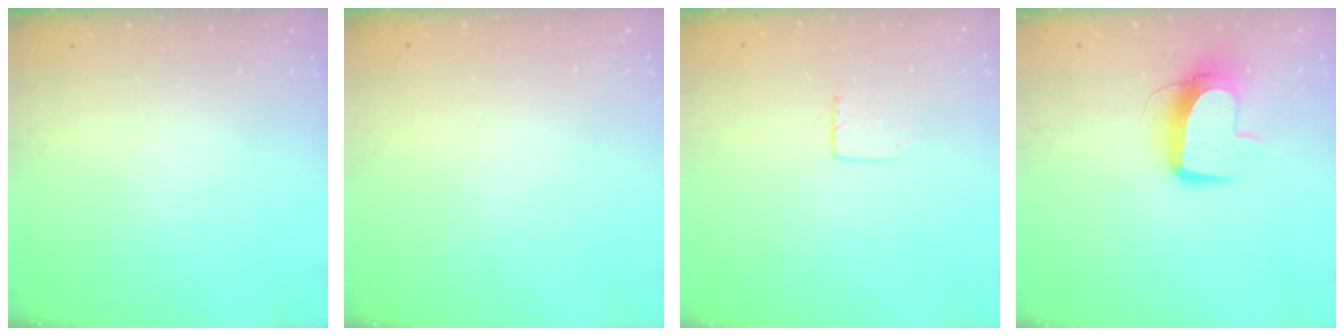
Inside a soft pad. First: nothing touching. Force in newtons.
{"total": 0.0}
{"total": 4.5, "press": 4.5, "slide": 0.3}
{"total": 10.7, "press": 10.6, "slide": 1.1}